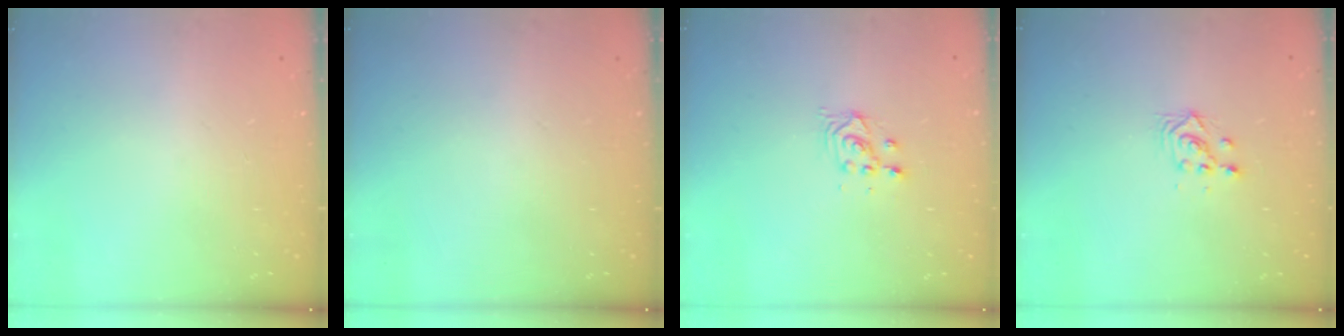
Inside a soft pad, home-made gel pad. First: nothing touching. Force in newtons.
{"total": 0.0}
{"total": 2.8, "press": 2.8, "slide": 0.1}
{"total": 3.0, "press": 3.0, "slide": 0.1}